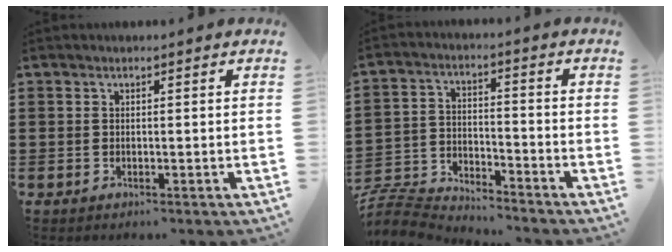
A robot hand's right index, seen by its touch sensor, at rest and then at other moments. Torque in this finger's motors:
{"motor_torque": [-1.32, 0.82, -1.05, -0.21]}